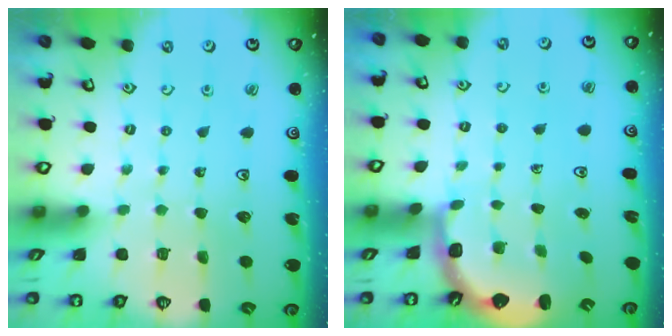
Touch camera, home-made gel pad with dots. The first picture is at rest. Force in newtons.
{"total": 2.5, "press": 2.1, "slide": 1.3}